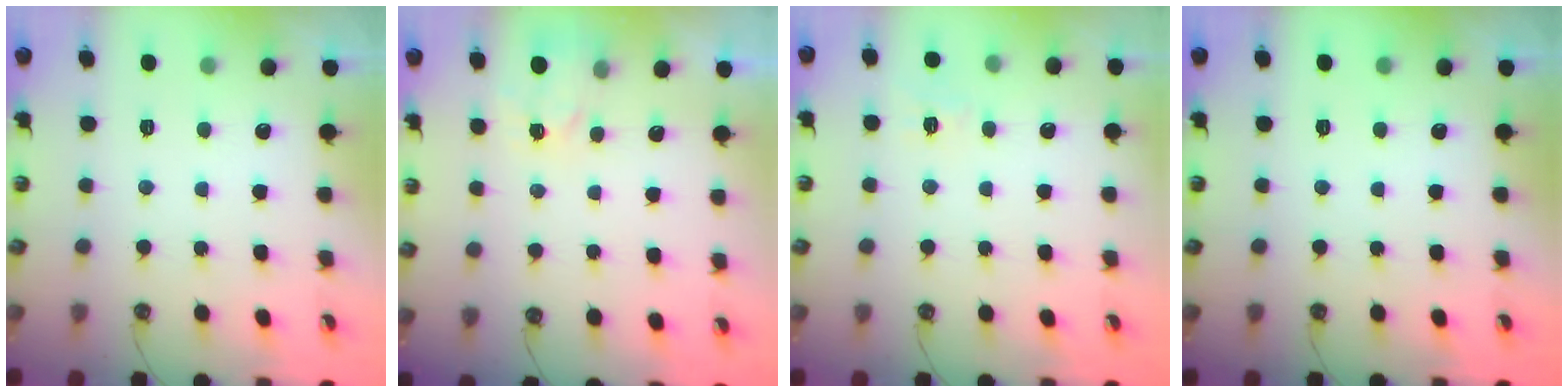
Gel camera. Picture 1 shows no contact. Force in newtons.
{"total": 3.4, "press": 3.4, "slide": 0.6}
{"total": 7.0, "press": 7.0, "slide": 0.5}
{"total": 0.0}